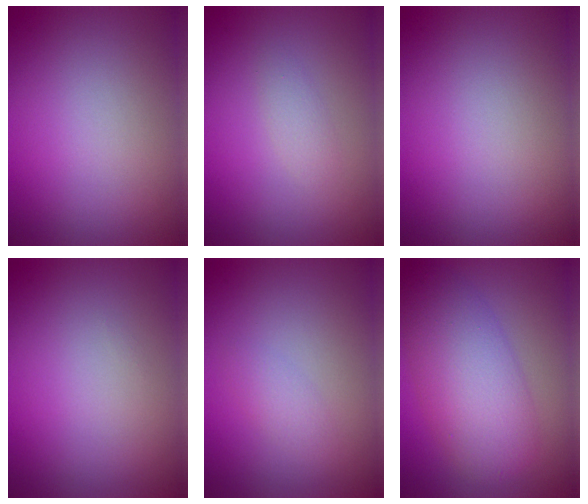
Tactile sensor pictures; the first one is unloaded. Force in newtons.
{"total": 1.1, "press": 1.1, "slide": 0.0}
{"total": 0.0}
{"total": 0.0}
{"total": 1.3, "press": 1.3, "slide": 0.0}
{"total": 7.0, "press": 7.0, "slide": 0.1}